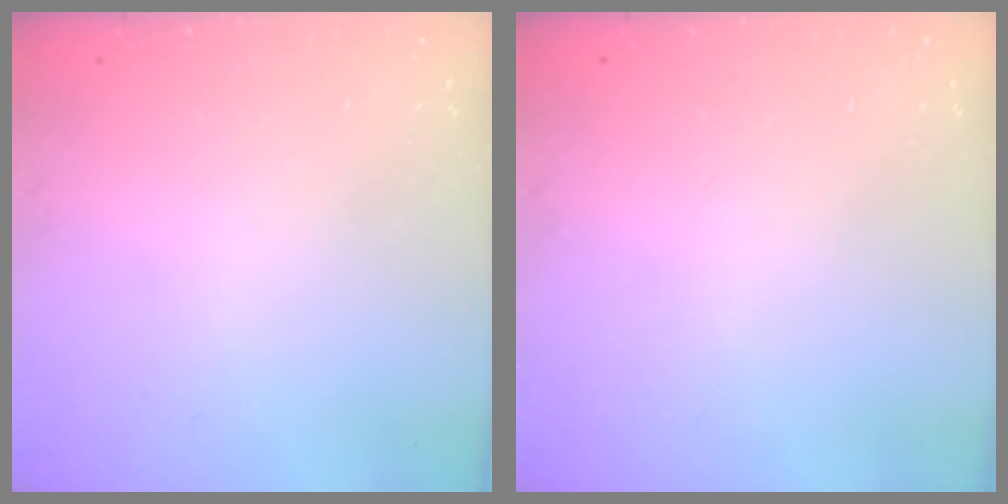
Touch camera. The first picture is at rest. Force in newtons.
{"total": 0.0}